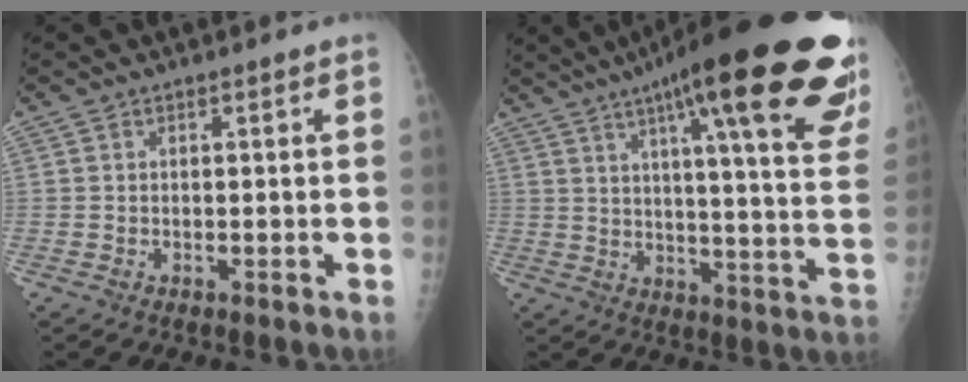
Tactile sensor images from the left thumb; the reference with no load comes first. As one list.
[{"total": 31.3, "force": [18.6, 5.9, 24.4], "torque": [-0.269, -0.040, 0.246]}]